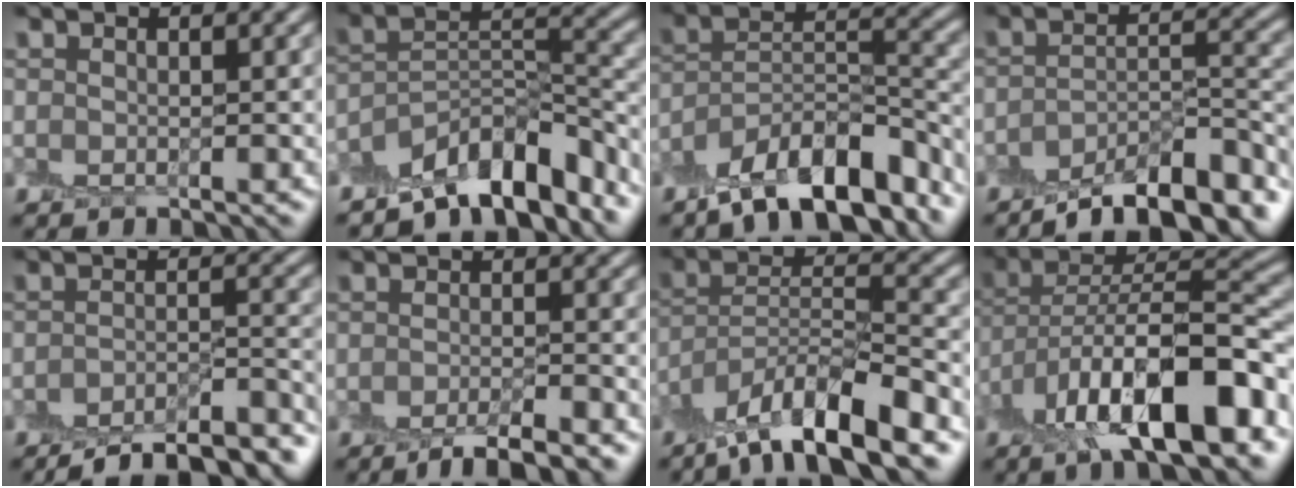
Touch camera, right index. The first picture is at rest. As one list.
[{"total": 8.2, "force": [-6.5, 2.6, 4.3], "torque": [-0.050, 0.006, -0.122]}, {"total": 10.5, "force": [-7.6, 3.7, 6.2], "torque": [-0.092, 0.017, -0.142]}, {"total": 8.8, "force": [-6.6, 2.4, 5.3], "torque": [-0.072, 0.000, -0.107]}, {"total": 10.1, "force": [-8.2, 2.6, 5.3], "torque": [-0.063, -0.001, -0.111]}, {"total": 3.8, "force": [-2.5, 0.7, 2.8], "torque": [-0.037, -0.003, -0.047]}, {"total": 9.8, "force": [-6.9, 2.1, 6.6], "torque": [-0.103, 0.011, -0.132]}, {"total": 12.5, "force": [-5.5, 5.1, 10.0], "torque": [-0.153, 0.004, -0.099]}]